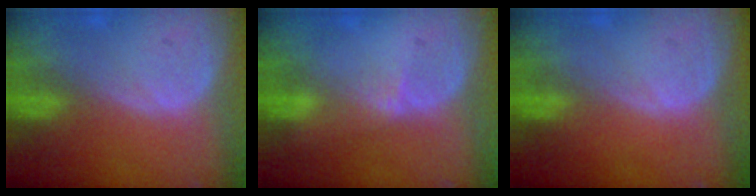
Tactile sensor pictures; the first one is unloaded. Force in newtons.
{"total": 1.4, "press": 1.1, "slide": 0.8}
{"total": 0.0}